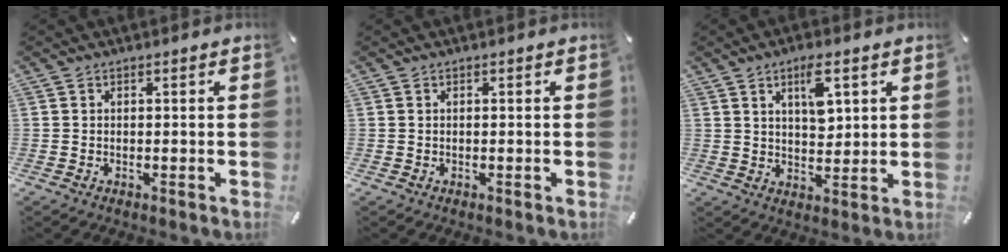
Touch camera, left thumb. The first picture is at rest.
{"total": 0.0}
{"total": 7.6, "force": [3.7, 3.6, 5.6], "torque": [-0.079, -0.015, 0.057]}